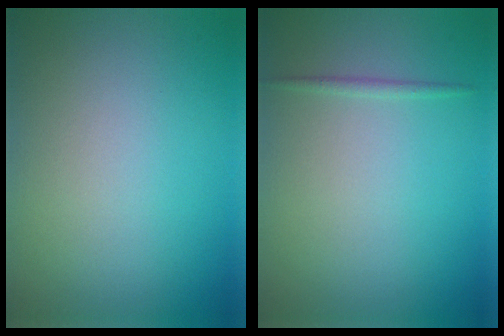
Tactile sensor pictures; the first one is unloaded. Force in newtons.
{"total": 0.6, "press": 0.6, "slide": 0.0}